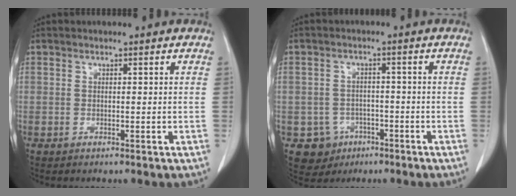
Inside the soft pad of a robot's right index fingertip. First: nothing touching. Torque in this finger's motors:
{"motor_torque": [-0.25, 0.00, -0.74, -0.21]}